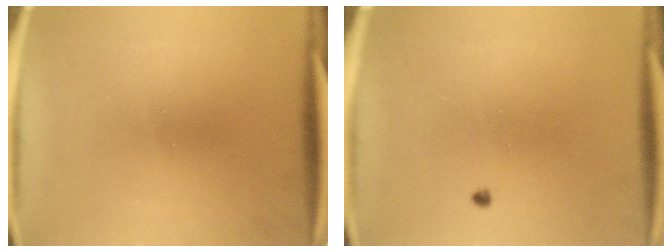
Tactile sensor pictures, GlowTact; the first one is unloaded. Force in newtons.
{"total": 0.7}